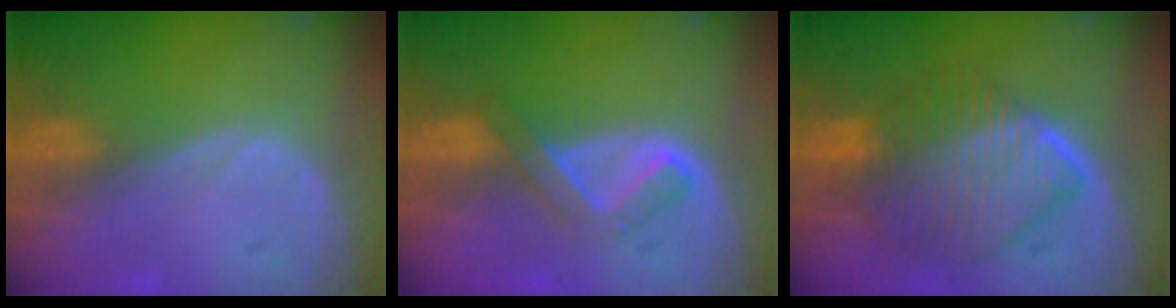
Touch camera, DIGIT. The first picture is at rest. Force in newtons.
{"total": 5.2, "press": 4.6, "slide": 2.6}
{"total": 10.0, "press": 9.9, "slide": 0.8}